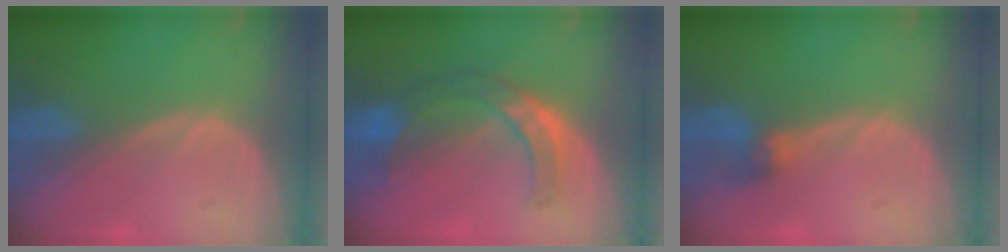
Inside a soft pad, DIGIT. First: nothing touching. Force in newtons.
{"total": 7.6, "press": 6.7, "slide": 3.6}
{"total": 2.8, "press": 2.6, "slide": 1.1}